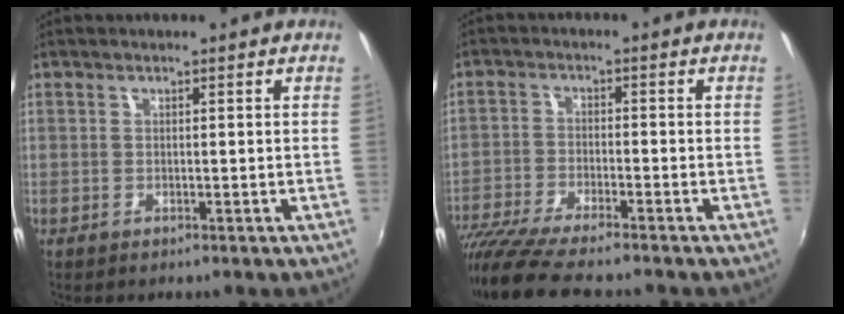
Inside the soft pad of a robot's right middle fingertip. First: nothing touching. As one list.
[{"total": 12.6, "force": [-10.8, 1.4, 6.4], "torque": [-0.148, -0.043, -0.198]}]